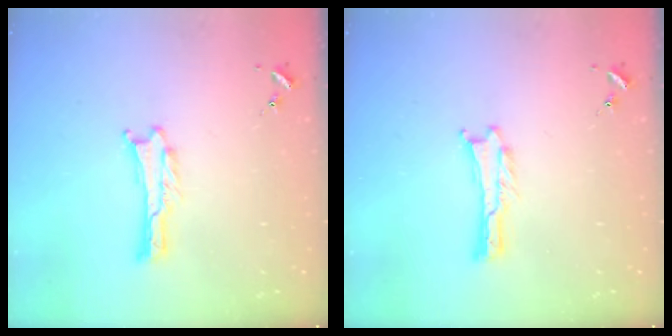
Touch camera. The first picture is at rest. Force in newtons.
{"total": 0.0}